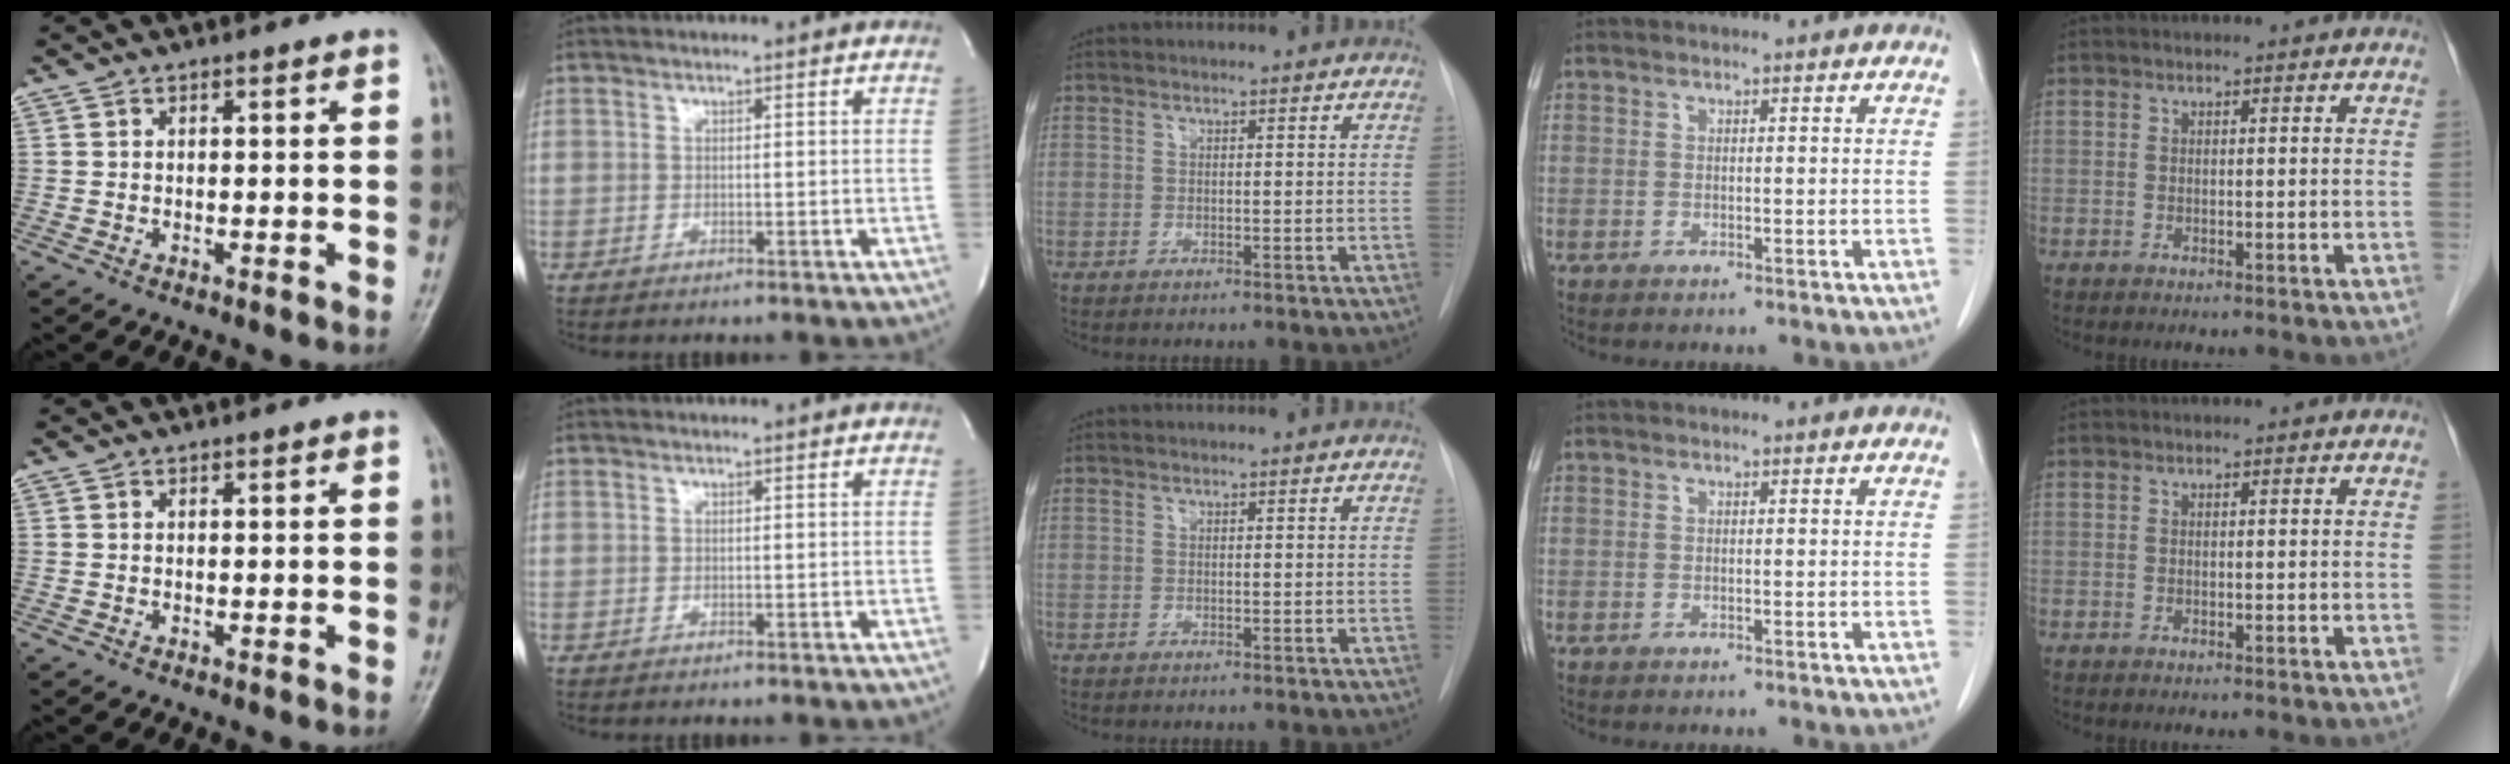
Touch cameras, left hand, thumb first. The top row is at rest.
{}